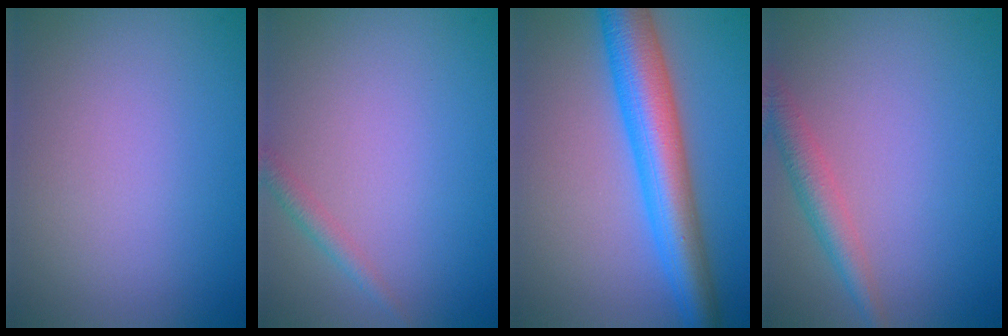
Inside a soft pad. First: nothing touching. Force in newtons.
{"total": 1.4, "press": 1.4, "slide": 0.1}
{"total": 8.3, "press": 8.3, "slide": 0.2}
{"total": 2.7, "press": 2.7, "slide": 0.1}